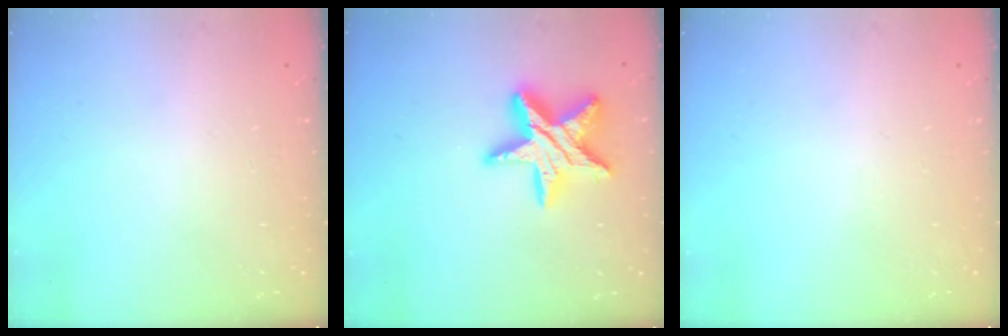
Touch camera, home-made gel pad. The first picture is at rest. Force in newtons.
{"total": 17.1, "press": 17.1, "slide": 1.7}
{"total": 0.0}